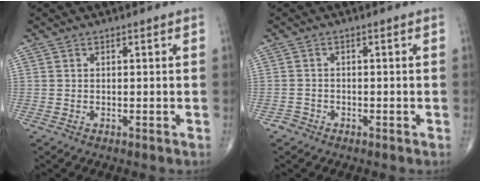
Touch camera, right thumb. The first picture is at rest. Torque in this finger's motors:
{"motor_torque": [-0.14, 0.18, -0.07, -0.02, -0.02]}